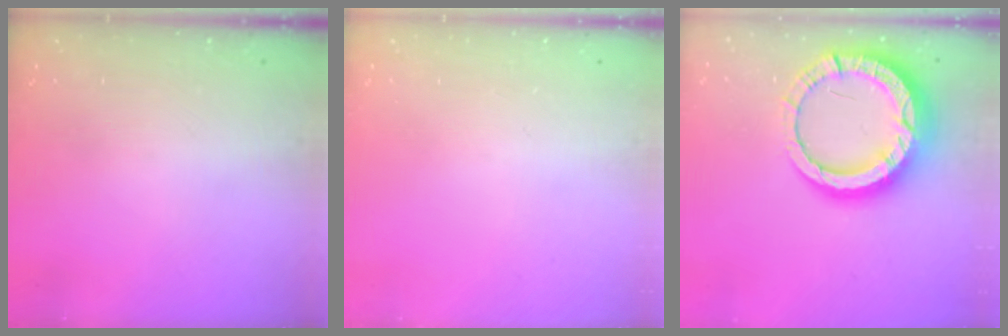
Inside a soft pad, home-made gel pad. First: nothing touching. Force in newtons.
{"total": 0.0}
{"total": 17.4, "press": 17.3, "slide": 1.8}